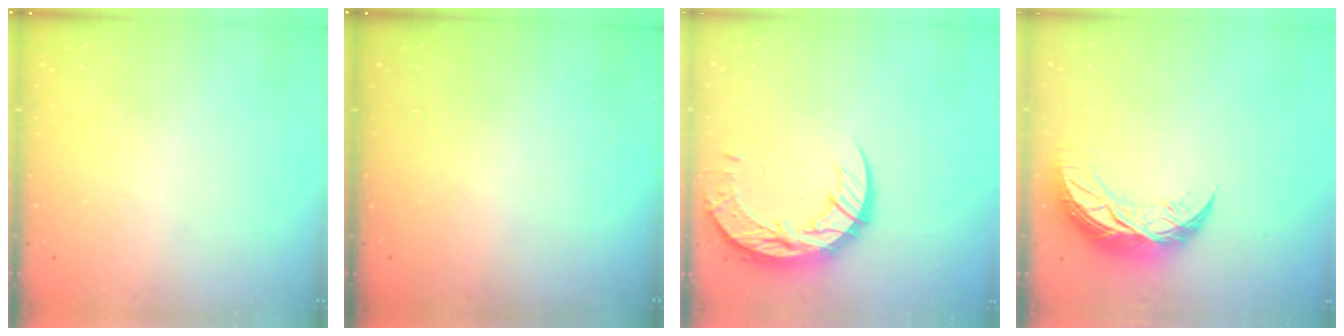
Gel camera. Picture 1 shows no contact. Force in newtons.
{"total": 0.0}
{"total": 13.9, "press": 13.8, "slide": 1.0}
{"total": 10.1, "press": 10.0, "slide": 0.9}